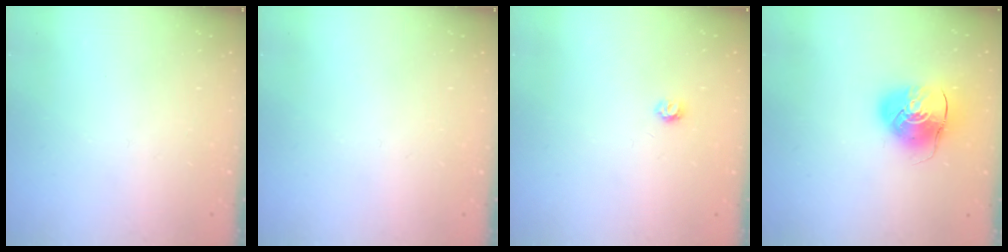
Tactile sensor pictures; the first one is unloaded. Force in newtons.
{"total": 0.0}
{"total": 3.6, "press": 3.6, "slide": 0.3}
{"total": 9.7, "press": 9.6, "slide": 1.2}